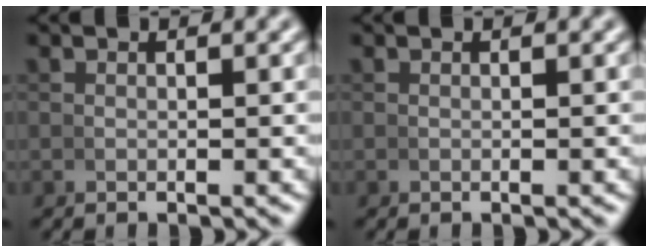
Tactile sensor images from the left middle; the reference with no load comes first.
{"total": 0.0}